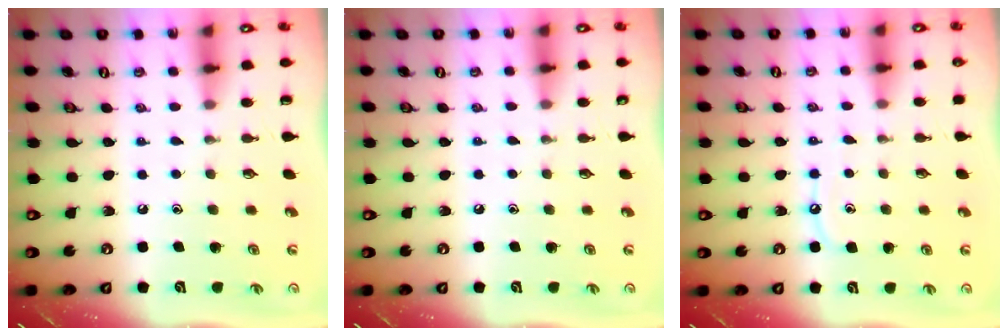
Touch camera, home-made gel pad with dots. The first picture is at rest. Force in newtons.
{"total": 3.2, "press": 3.2, "slide": 0.6}
{"total": 8.2, "press": 8.1, "slide": 0.8}